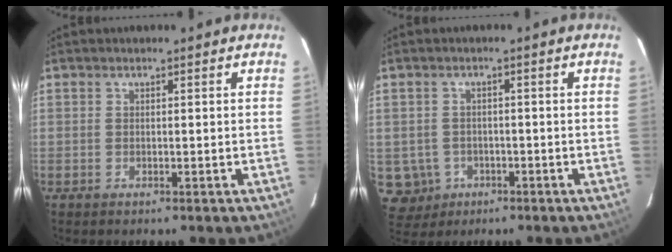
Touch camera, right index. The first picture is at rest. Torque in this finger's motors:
{"motor_torque": [-0.17, -0.12, -0.82, -0.21]}